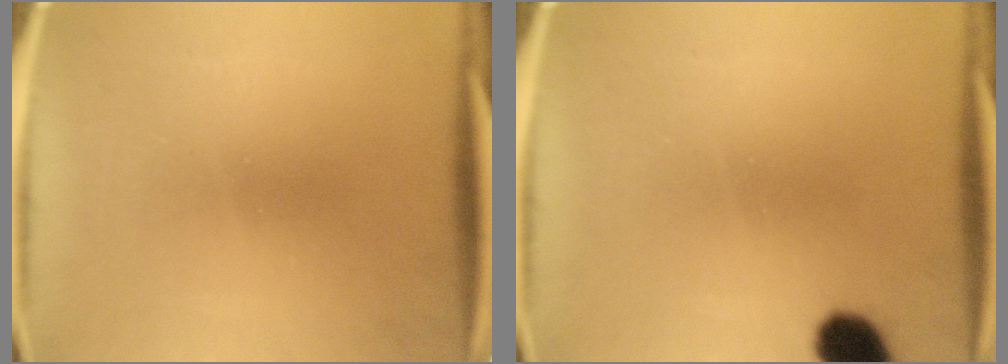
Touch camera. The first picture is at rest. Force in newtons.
{"total": 6.6}